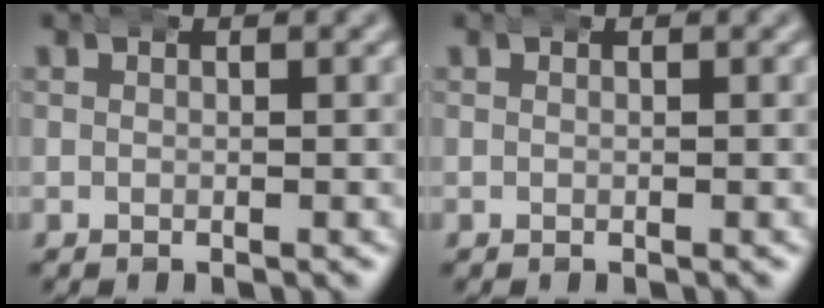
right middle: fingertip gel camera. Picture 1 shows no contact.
{"total": 0.0}